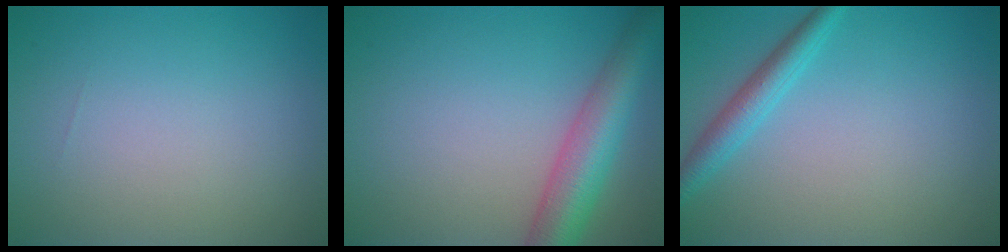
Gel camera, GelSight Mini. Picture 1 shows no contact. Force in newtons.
{"total": 6.0, "press": 6.0, "slide": 0.2}
{"total": 2.6, "press": 2.6, "slide": 0.1}